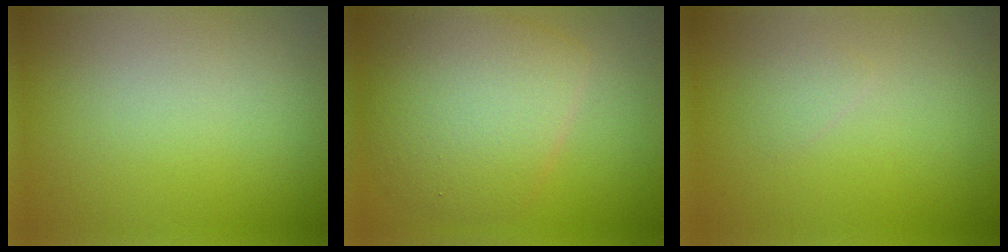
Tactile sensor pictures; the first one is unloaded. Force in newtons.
{"total": 7.1, "press": 7.1, "slide": 0.2}
{"total": 0.9, "press": 0.9, "slide": 0.1}